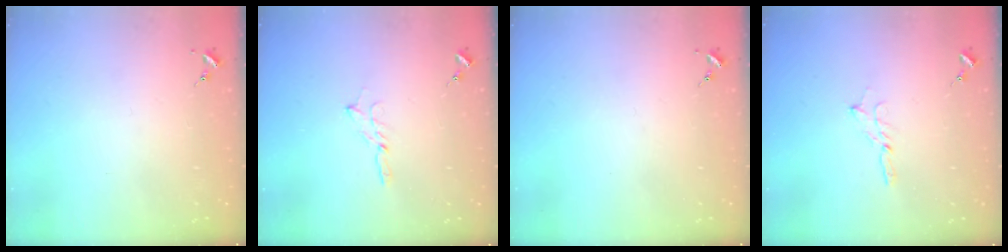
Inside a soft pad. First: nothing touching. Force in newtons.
{"total": 2.0, "press": 2.0, "slide": 0.2}
{"total": 0.0}
{"total": 2.3, "press": 2.3, "slide": 0.2}